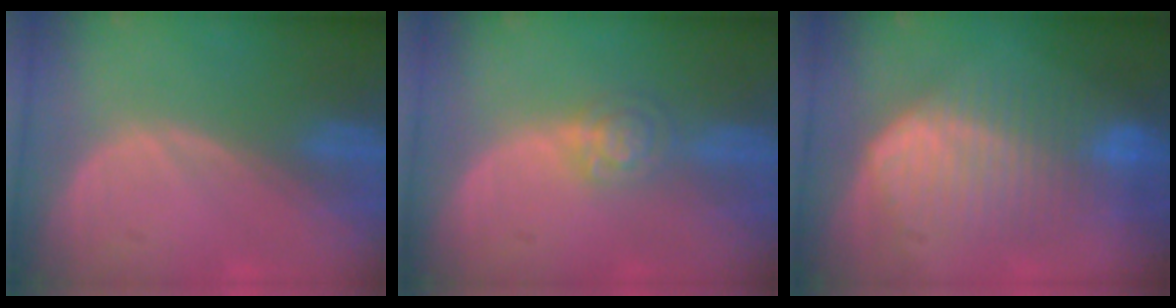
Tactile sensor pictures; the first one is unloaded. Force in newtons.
{"total": 4.0, "press": 3.6, "slide": 1.6}
{"total": 9.4, "press": 9.4, "slide": 0.2}